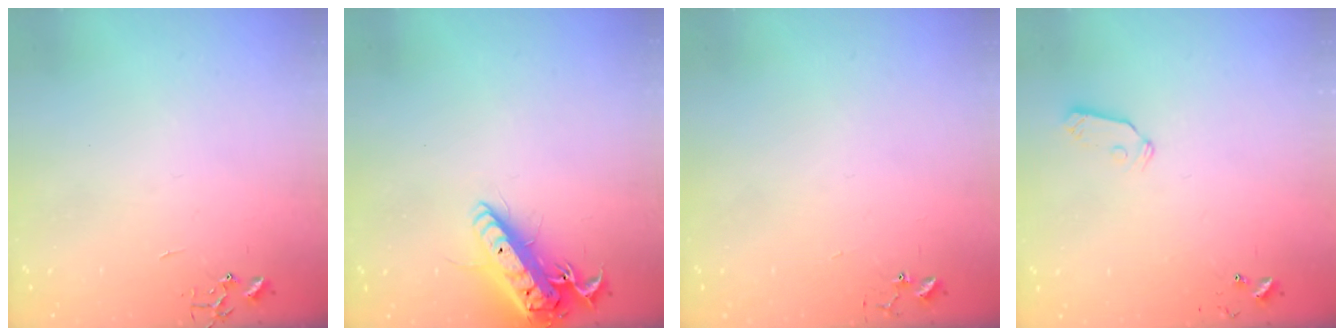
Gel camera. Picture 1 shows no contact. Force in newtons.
{"total": 16.4, "press": 16.1, "slide": 3.0}
{"total": 3.5, "press": 3.4, "slide": 0.4}
{"total": 5.6, "press": 5.6, "slide": 0.3}